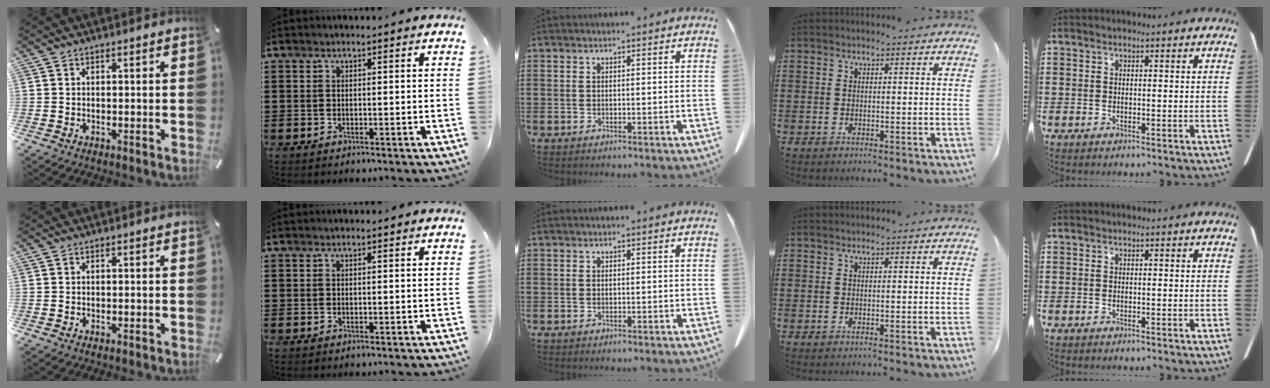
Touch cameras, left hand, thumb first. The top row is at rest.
{}